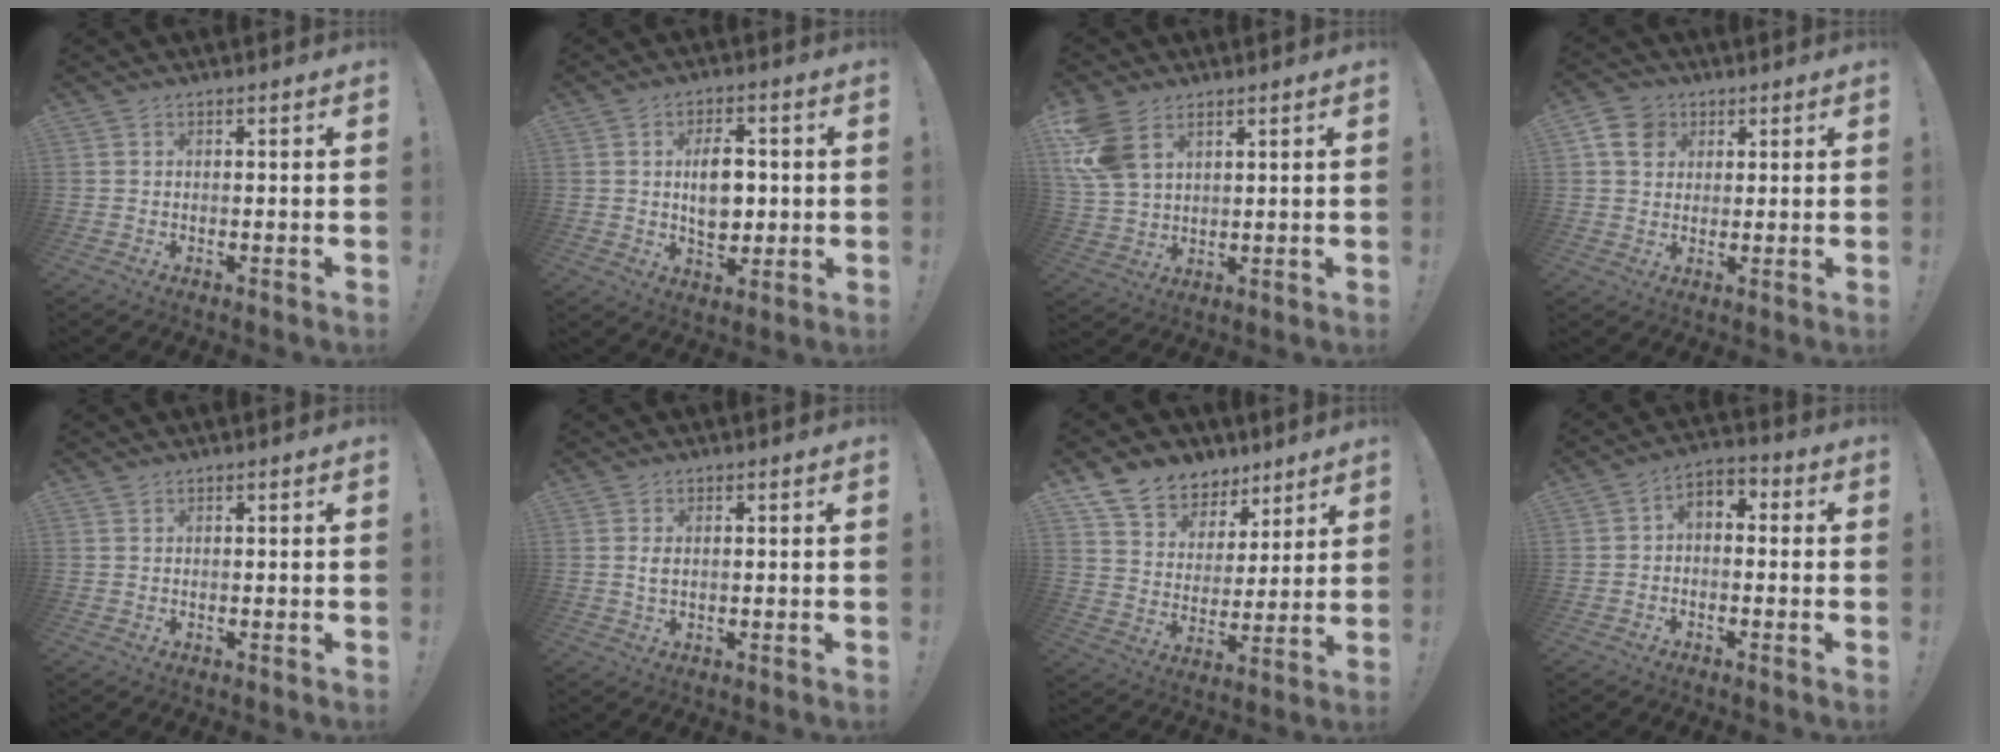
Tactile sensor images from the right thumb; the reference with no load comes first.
{"total": 9.6, "force": [0.6, 6.5, 7.0], "torque": [-0.111, 0.002, 0.008]}
{"total": 10.4, "force": [5.3, 6.7, 6.0], "torque": [-0.114, -0.018, 0.106]}
{"total": 8.6, "force": [3.6, 7.1, 3.3], "torque": [-0.053, -0.009, 0.074]}
{"total": 0.6, "force": [0.5, 0.3, 0.1], "torque": [-0.003, 0.001, 0.011]}
{"total": 2.0, "force": [0.3, 1.0, 1.7], "torque": [-0.030, 0.001, 0.003]}
{"total": 10.2, "force": [7.6, 6.4, 2.0], "torque": [-0.039, -0.062, 0.147]}
{"total": 4.4, "force": [-2.1, 3.0, 2.5], "torque": [-0.047, 0.018, -0.037]}